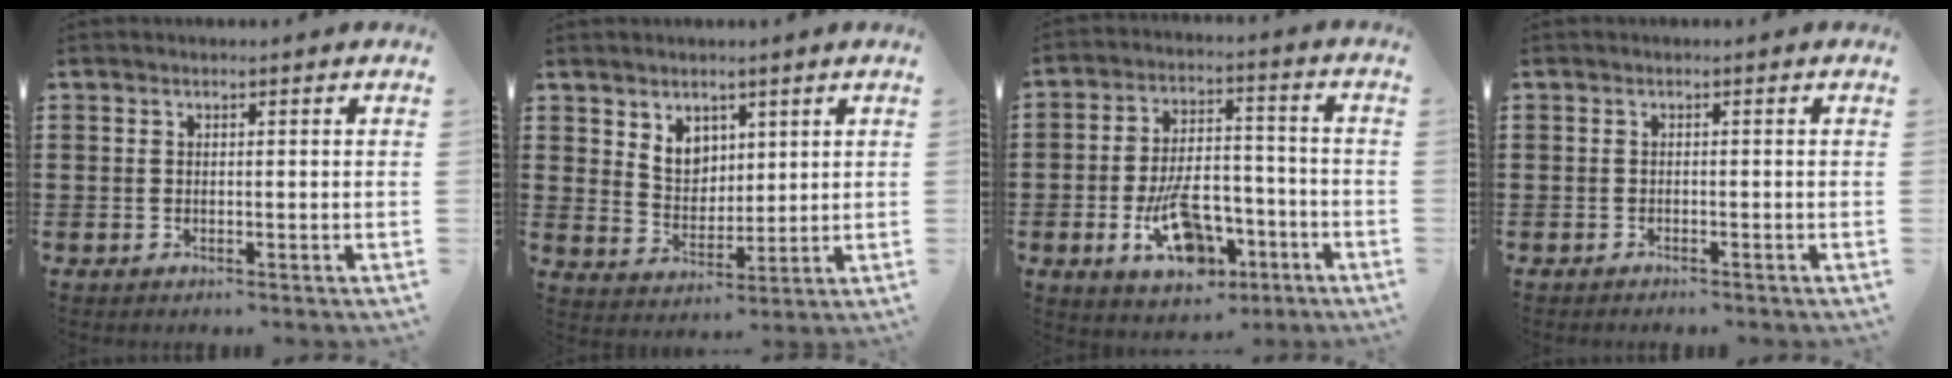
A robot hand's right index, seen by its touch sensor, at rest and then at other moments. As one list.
[{"total": 5.3, "force": [3.2, 3.8, 1.8], "torque": [-0.051, 0.008, 0.061]}, {"total": 11.3, "force": [-4.6, 6.2, 8.2], "torque": [-0.140, 0.003, -0.084]}, {"total": 0.5, "force": [-0.5, 0.0, 0.1], "torque": [-0.003, -0.002, -0.010]}]